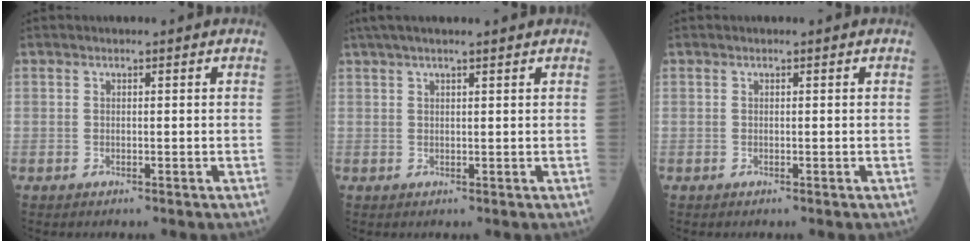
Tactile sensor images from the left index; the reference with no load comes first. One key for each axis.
{"total": 7.3, "fx": 6.0, "fy": 0.3, "fz": 4.2, "tx": -0.068, "ty": 0.036, "tz": 0.087}
{"total": 0.0}